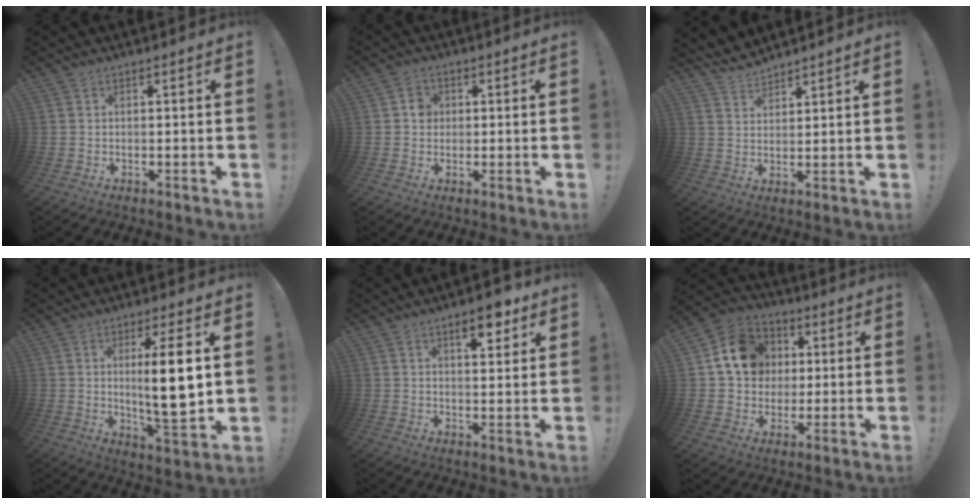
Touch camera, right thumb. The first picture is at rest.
{"total": 4.0, "force": [0.4, 3.6, 1.5], "torque": [-0.009, 0.001, 0.003]}
{"total": 5.4, "force": [5.1, 1.6, 1.1], "torque": [-0.029, -0.030, 0.097]}
{"total": 13.4, "force": [2.1, 2.2, 13.0], "torque": [-0.206, -0.020, 0.022]}
{"total": 7.8, "force": [4.5, 3.1, 5.6], "torque": [-0.059, -0.018, 0.070]}
{"total": 15.5, "force": [3.6, 13.4, 7.0], "torque": [-0.084, 0.005, 0.078]}